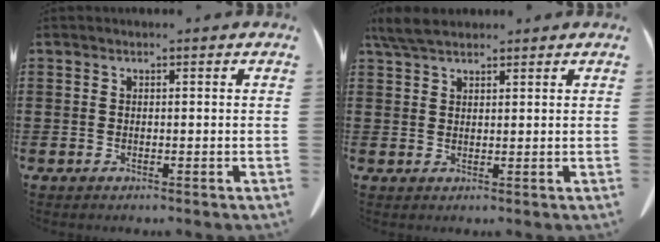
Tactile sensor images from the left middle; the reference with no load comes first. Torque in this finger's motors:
{"motor_torque": [0.28, 0.22, 0.04, 0.02]}